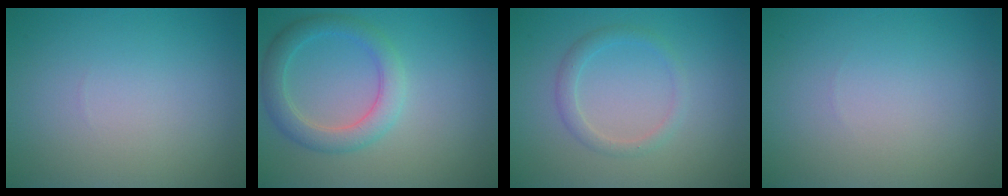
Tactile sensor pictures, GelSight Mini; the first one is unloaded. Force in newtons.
{"total": 3.3, "press": 3.3, "slide": 0.2}
{"total": 1.6, "press": 1.6, "slide": 0.1}
{"total": 0.0}